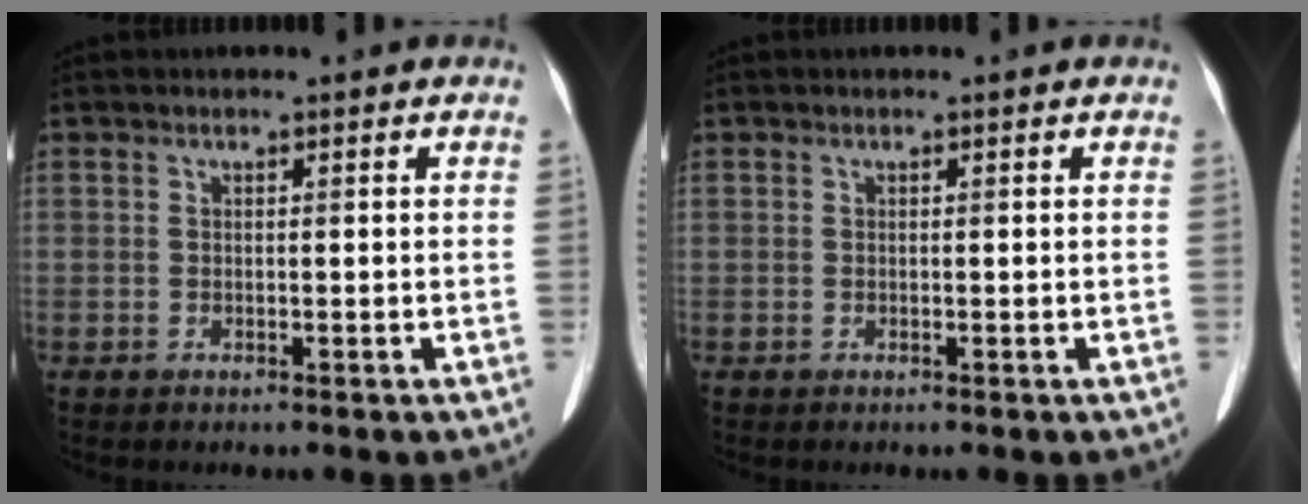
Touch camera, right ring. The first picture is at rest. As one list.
[{"total": 0.0}]